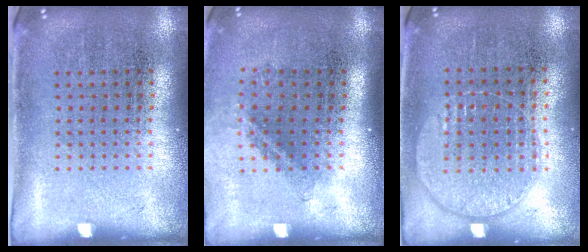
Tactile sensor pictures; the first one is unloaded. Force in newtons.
{"total": 1.5, "press": 1.0, "slide": 1.0}
{"total": 1.0, "press": 0.9, "slide": 0.4}